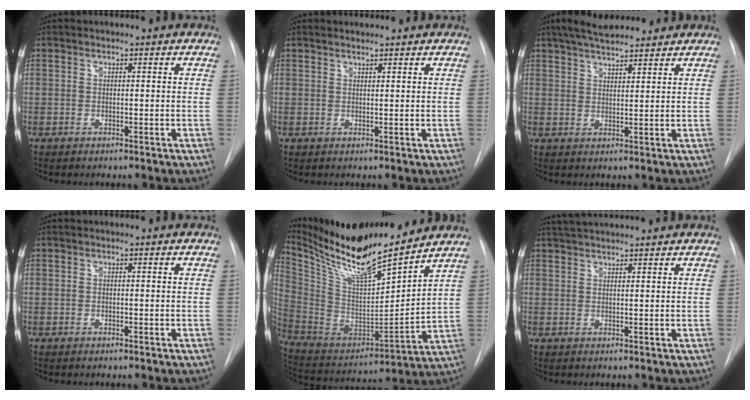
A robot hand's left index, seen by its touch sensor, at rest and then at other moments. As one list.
[{"total": 1.4, "force": [1.3, 0.1, 0.3], "torque": [-0.009, 0.007, 0.026]}, {"total": 9.7, "force": [8.3, 2.1, 4.7], "torque": [-0.076, 0.021, 0.128]}, {"total": 0.0}, {"total": 21.4, "force": [18.7, 1.3, 10.3], "torque": [-0.204, -0.027, 0.333]}, {"total": 6.4, "force": [6.0, 0.0, 2.2], "torque": [-0.039, 0.034, 0.093]}]